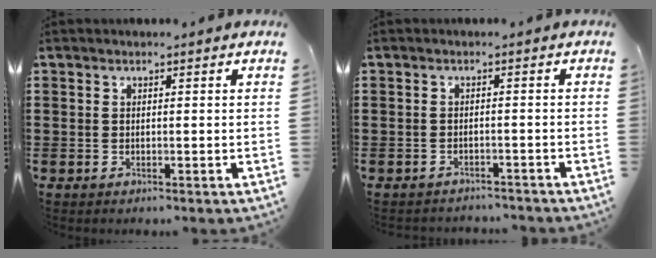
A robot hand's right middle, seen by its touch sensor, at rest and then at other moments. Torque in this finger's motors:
{"motor_torque": [0.39, -0.39, 0.02, 0.04]}